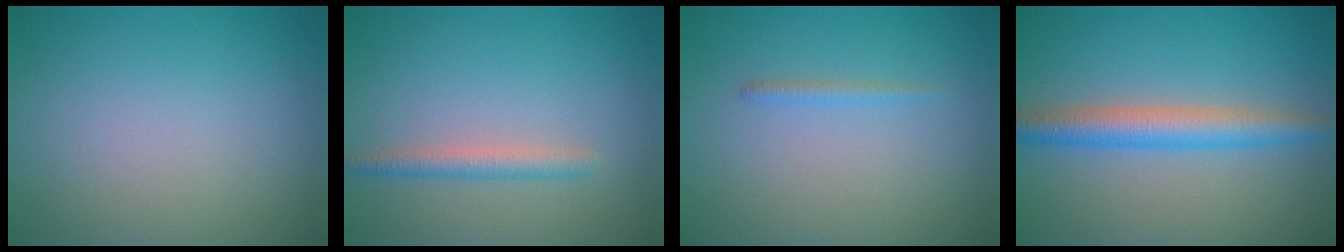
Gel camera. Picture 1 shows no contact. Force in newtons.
{"total": 1.8, "press": 1.8, "slide": 0.1}
{"total": 0.8, "press": 0.8, "slide": 0.1}
{"total": 4.0, "press": 4.0, "slide": 0.0}